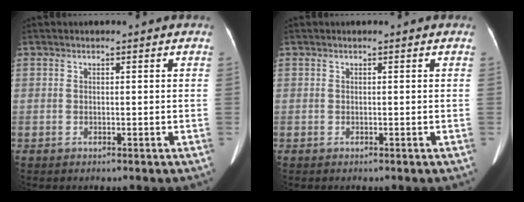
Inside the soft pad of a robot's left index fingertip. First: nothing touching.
{"total": 0.0}